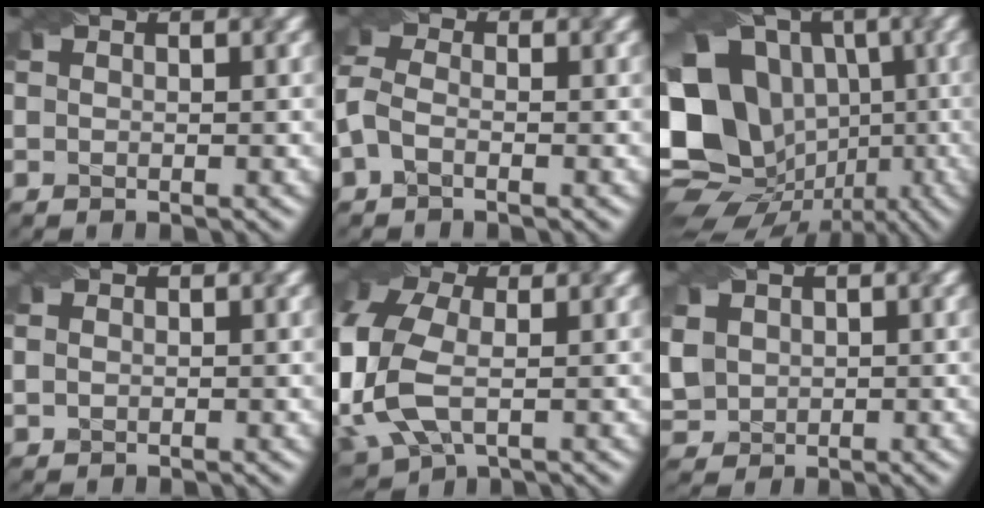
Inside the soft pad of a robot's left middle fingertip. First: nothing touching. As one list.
[{"total": 2.6, "force": [-0.8, 1.5, 1.9], "torque": [-0.049, 0.013, -0.026]}, {"total": 19.3, "force": [-0.8, 16.3, 10.4], "torque": [-0.206, -0.006, -0.033]}, {"total": 1.0, "force": [0.2, 0.8, 0.6], "torque": [-0.011, 0.003, 0.004]}, {"total": 8.3, "force": [-1.2, 5.7, 5.9], "torque": [-0.167, -0.005, -0.024]}, {"total": 3.7, "force": [1.1, 3.2, 1.5], "torque": [-0.075, 0.009, 0.034]}]